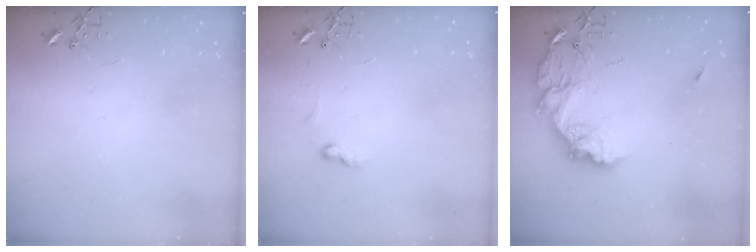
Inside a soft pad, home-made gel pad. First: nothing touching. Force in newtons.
{"total": 6.0, "press": 6.0, "slide": 0.8}
{"total": 15.3, "press": 15.2, "slide": 1.1}